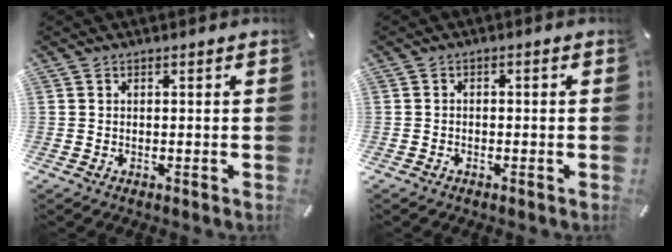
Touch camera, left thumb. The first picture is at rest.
{"total": 1.3, "force": [-1.1, 0.4, 0.5], "torque": [-0.010, 0.002, -0.022]}